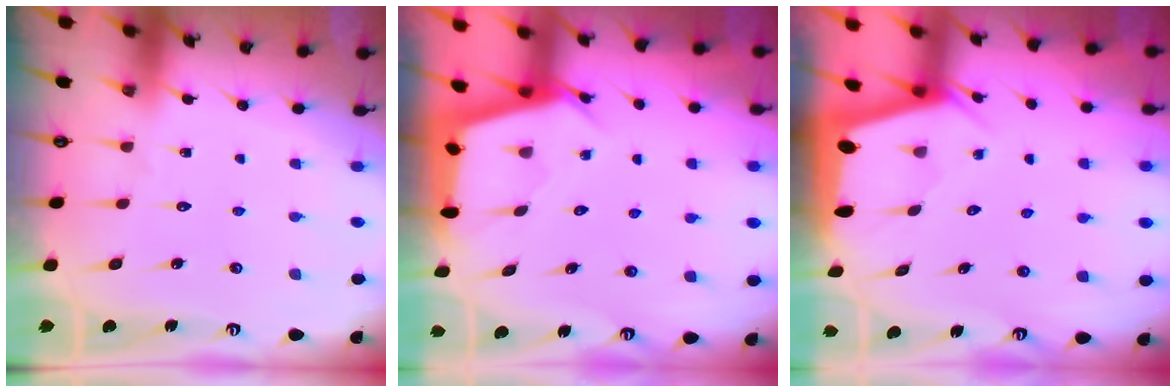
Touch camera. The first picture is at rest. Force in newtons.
{"total": 2.8, "press": 2.8, "slide": 0.2}
{"total": 2.2, "press": 2.2, "slide": 0.3}